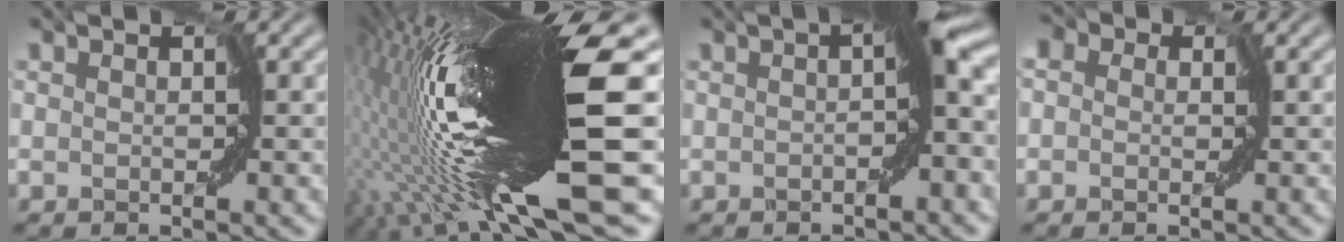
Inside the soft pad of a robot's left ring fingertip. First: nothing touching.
{"total": 18.1, "force": [1.4, 3.0, 17.8], "torque": [-0.298, -0.012, 0.029]}
{"total": 4.4, "force": [-0.3, 1.0, 4.3], "torque": [-0.058, 0.012, -0.019]}
{"total": 3.4, "force": [1.1, 2.6, 1.8], "torque": [-0.014, 0.010, -0.026]}